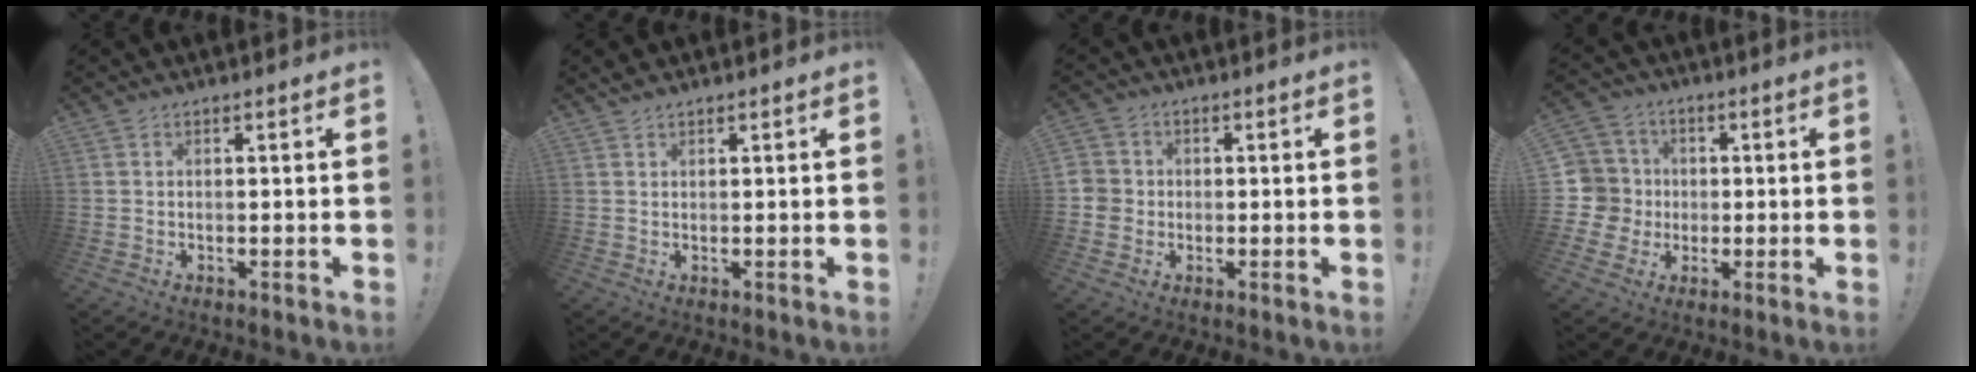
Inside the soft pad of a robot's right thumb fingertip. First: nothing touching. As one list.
[{"total": 0.9, "force": [0.8, 0.2, 0.4], "torque": [-0.005, -0.002, 0.014]}, {"total": 4.6, "force": [-0.6, 4.4, 1.3], "torque": [-0.018, 0.007, -0.012]}, {"total": 9.2, "force": [-0.2, 9.0, 2.2], "torque": [-0.041, 0.002, 0.001]}]